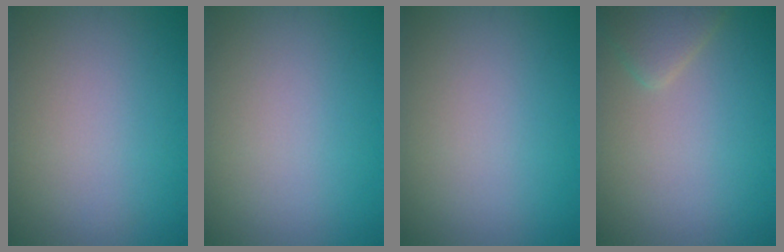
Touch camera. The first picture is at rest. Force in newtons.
{"total": 0.0}
{"total": 0.0}
{"total": 2.4, "press": 2.4, "slide": 0.2}